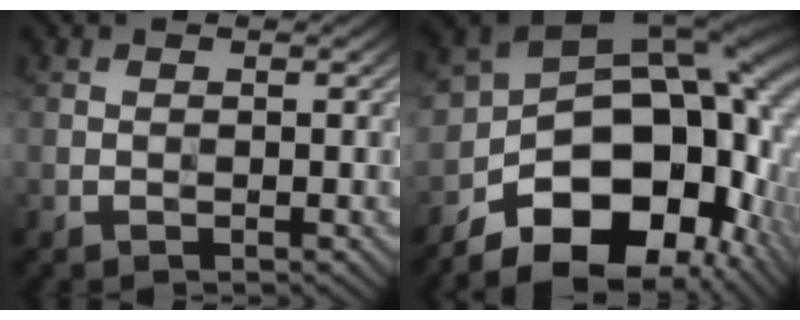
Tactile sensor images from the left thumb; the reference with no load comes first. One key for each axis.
{"total": 19.8, "fx": -8.5, "fy": 12.5, "fz": 12.8, "tx": -0.208, "ty": -0.044, "tz": -0.114}